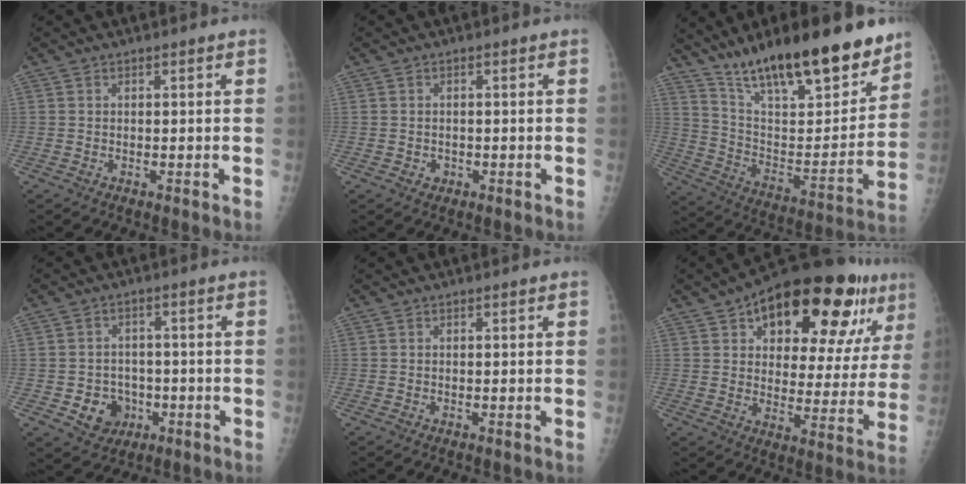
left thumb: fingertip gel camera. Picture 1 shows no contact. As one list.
[{"total": 1.2, "force": [-0.4, 1.1, 0.4], "torque": [-0.001, 0.003, -0.003]}, {"total": 26.5, "force": [19.2, 7.6, 16.6], "torque": [-0.226, -0.078, 0.318]}, {"total": 6.8, "force": [-2.1, 5.9, 2.7], "torque": [-0.013, 0.013, -0.026]}, {"total": 0.0}, {"total": 26.6, "force": [14.2, 11.2, 19.5], "torque": [-0.243, -0.011, 0.206]}]